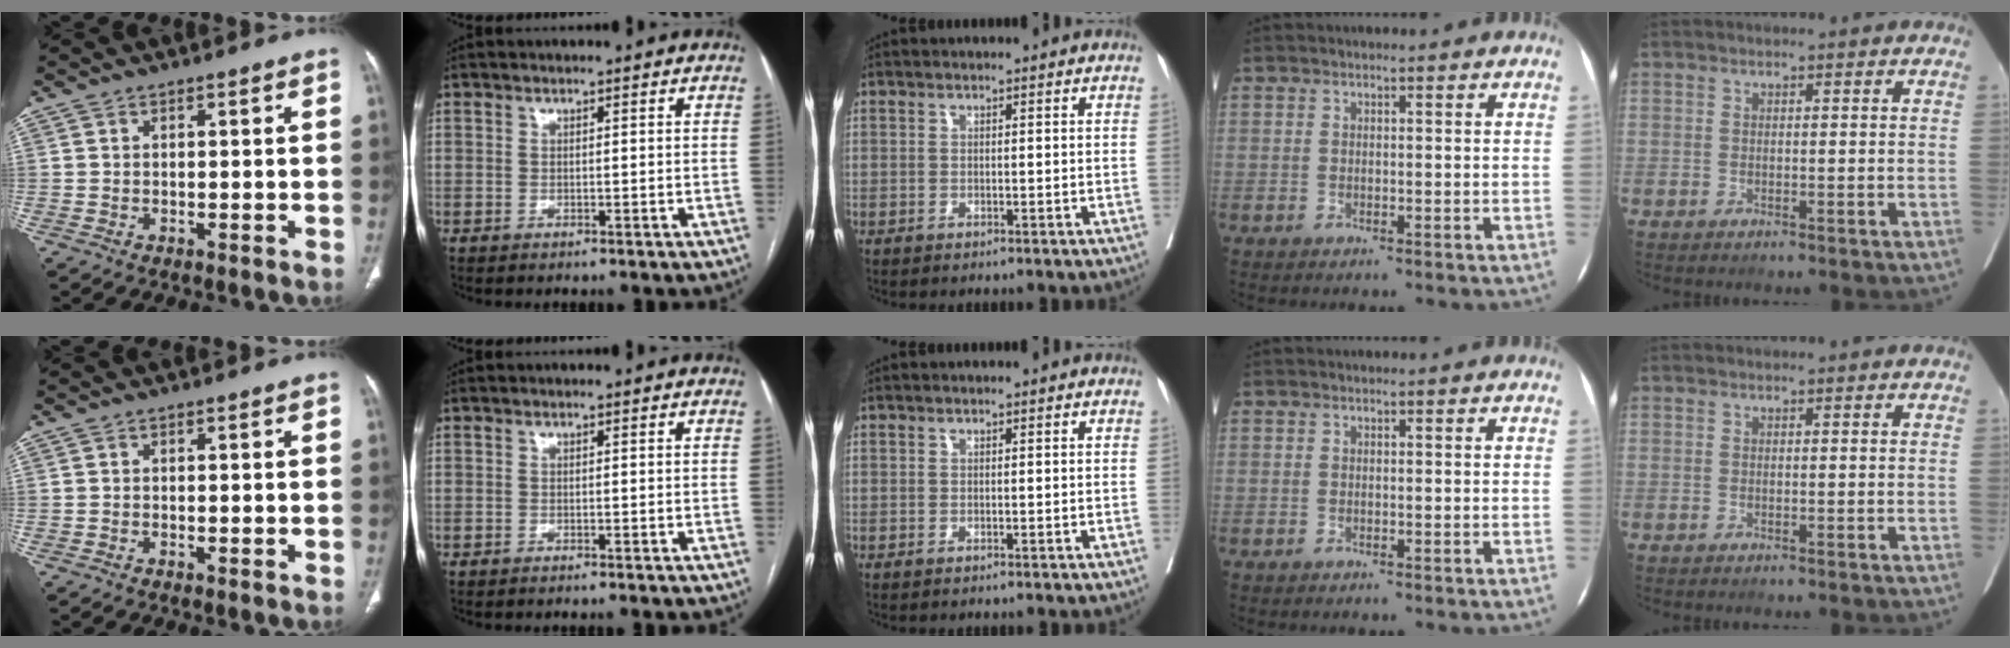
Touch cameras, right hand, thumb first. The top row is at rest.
{"index": {"total": 1.4, "force": [-1.3, 0.0, 0.6], "torque": [-0.006, -0.001, -0.018]}}